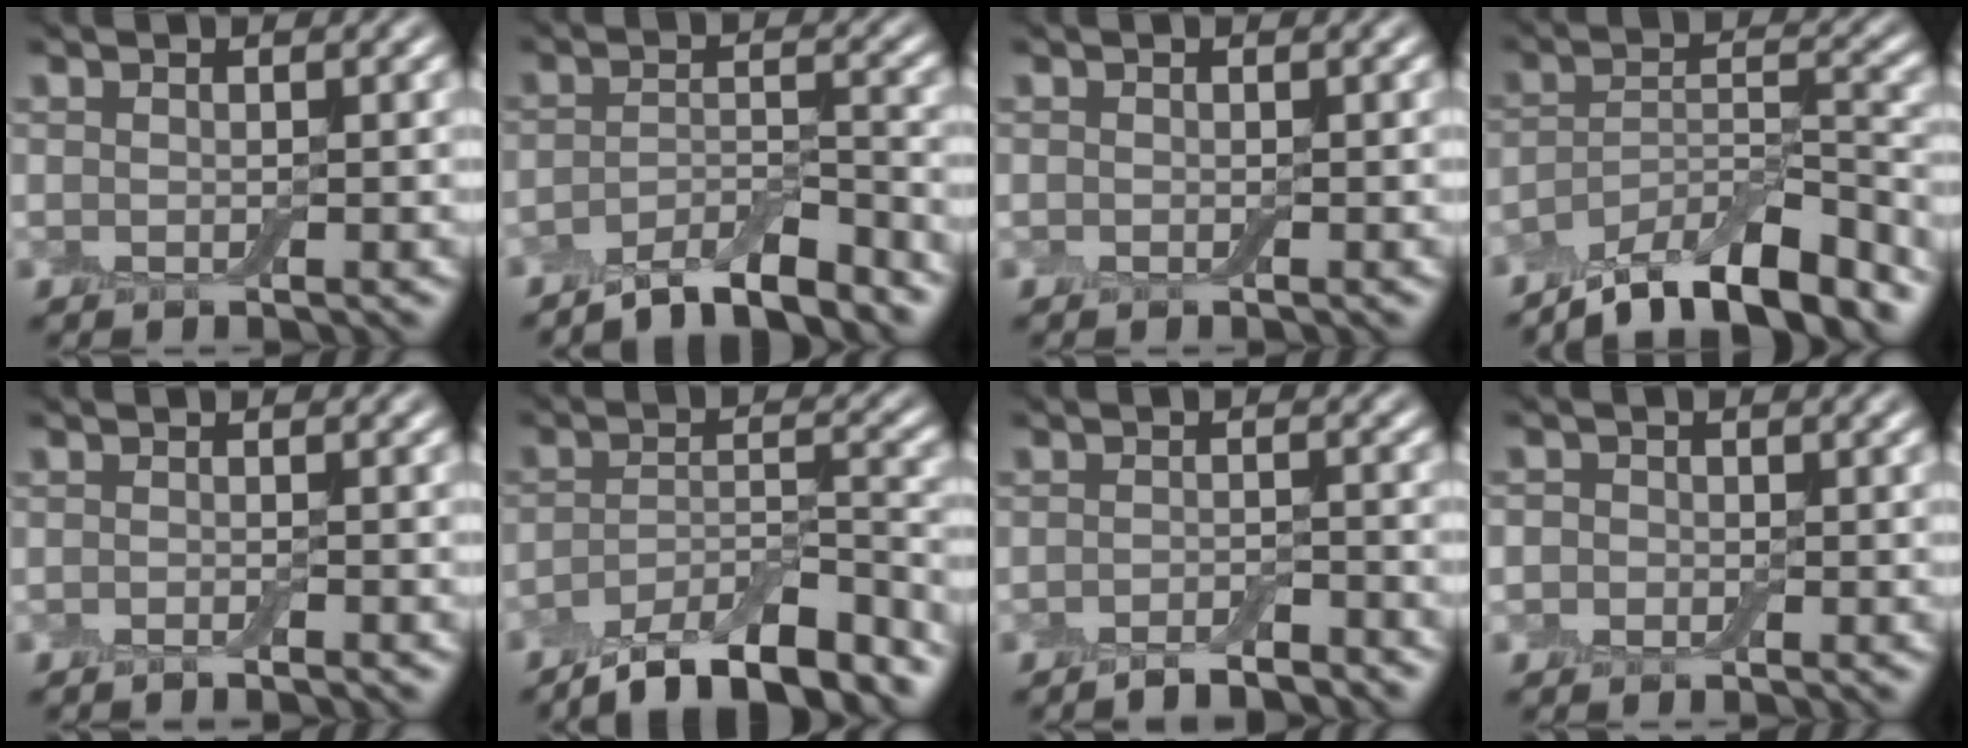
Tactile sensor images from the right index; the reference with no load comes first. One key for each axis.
{"total": 5.6, "fx": -4.8, "fy": 1.0, "fz": 2.7, "tx": -0.046, "ty": 0.001, "tz": -0.080}
{"total": 0.0}
{"total": 9.8, "fx": -8.0, "fy": 2.5, "fz": 5.1, "tx": -0.080, "ty": 0.005, "tz": -0.138}
{"total": 0.7, "fx": -0.7, "fy": -0.1, "fz": 0.3, "tx": -0.003, "ty": -0.002, "tz": -0.011}
{"total": 9.1, "fx": -7.3, "fy": 2.6, "fz": 4.7, "tx": -0.071, "ty": -0.004, "tz": -0.120}
{"total": 2.5, "fx": -2.2, "fy": 0.4, "fz": 1.1, "tx": -0.013, "ty": 0.004, "tz": -0.038}
{"total": 1.2, "fx": -0.4, "fy": 1.1, "fz": 0.2, "tx": 0.012, "ty": 0.002, "tz": -0.017}